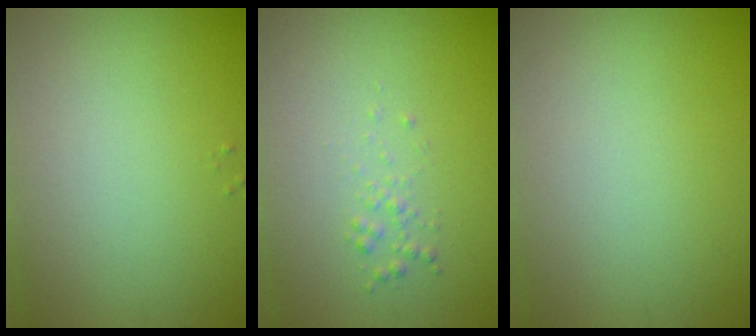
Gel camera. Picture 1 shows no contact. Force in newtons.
{"total": 0.9, "press": 0.9, "slide": 0.0}
{"total": 0.0}